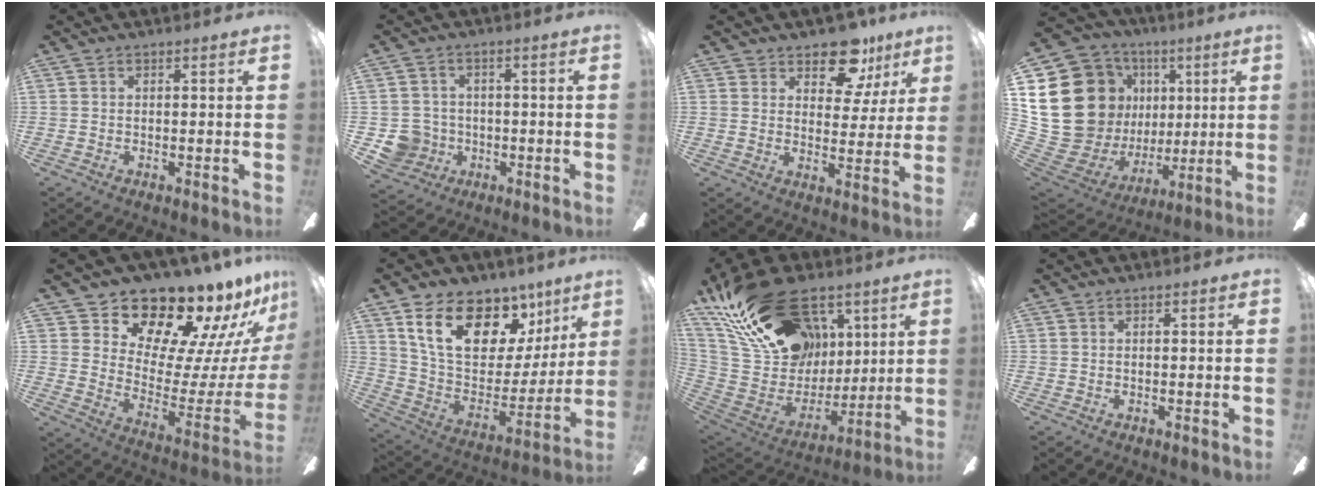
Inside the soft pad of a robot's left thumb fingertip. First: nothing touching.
{"total": 6.9, "force": [-2.0, 6.5, 1.3], "torque": [-0.043, 0.013, -0.033]}
{"total": 12.1, "force": [8.6, 6.3, 5.6], "torque": [-0.078, -0.046, 0.154]}
{"total": 25.7, "force": [4.8, 21.7, 12.9], "torque": [-0.273, -0.038, 0.142]}
{"total": 16.7, "force": [14.9, 5.6, 5.0], "torque": [-0.078, -0.142, 0.256]}
{"total": 20.4, "force": [12.2, 11.9, 11.3], "torque": [-0.193, -0.066, 0.221]}
{"total": 30.5, "force": [17.0, 18.9, 16.9], "torque": [-0.321, -0.069, 0.332]}
{"total": 0.0}